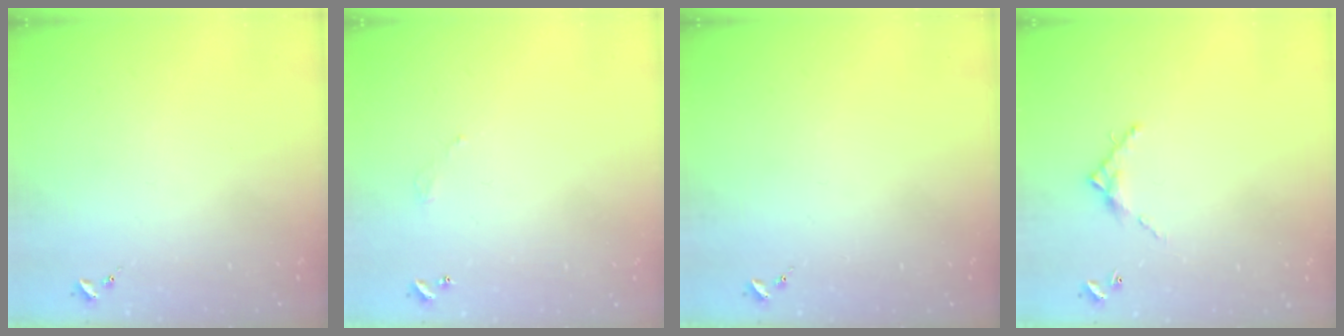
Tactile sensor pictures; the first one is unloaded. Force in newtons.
{"total": 3.0, "press": 3.0, "slide": 0.2}
{"total": 0.0}
{"total": 7.0, "press": 7.0, "slide": 0.2}